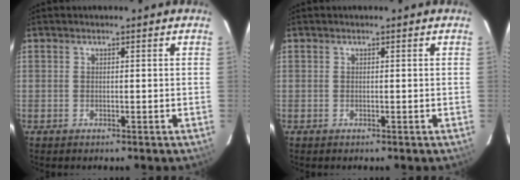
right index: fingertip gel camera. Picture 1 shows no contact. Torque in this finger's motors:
{"motor_torque": [0.00, 0.00, 0.03, 0.01]}